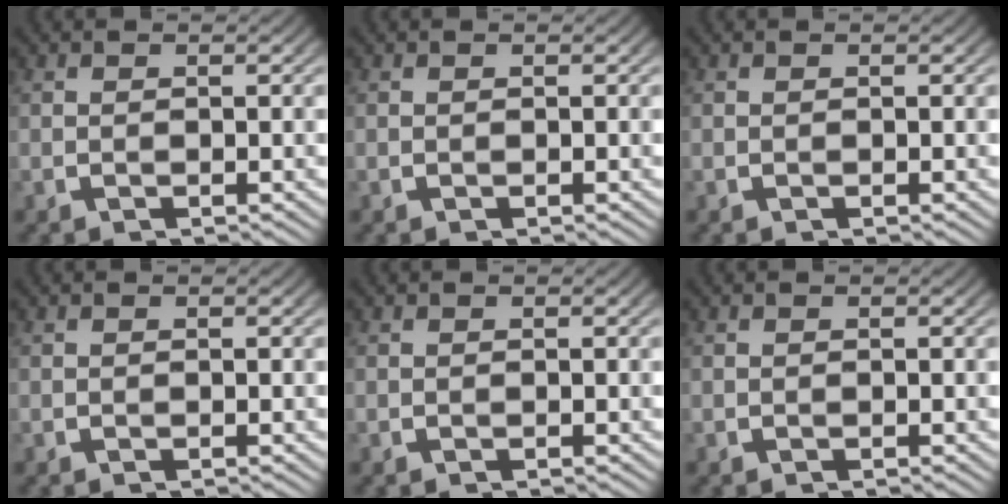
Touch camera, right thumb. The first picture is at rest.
{"total": 0.0}
{"total": 0.0}
{"total": 0.0}
{"total": 0.0}
{"total": 0.0}